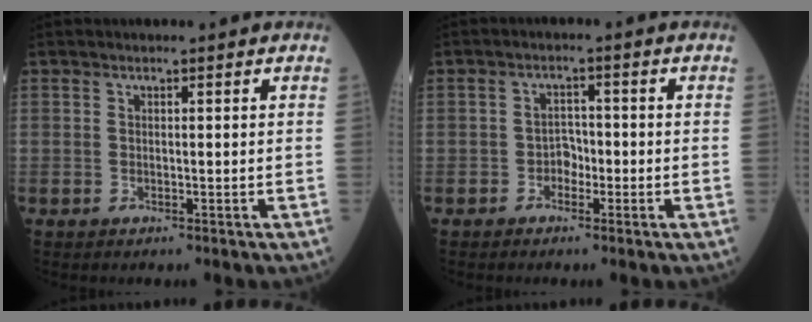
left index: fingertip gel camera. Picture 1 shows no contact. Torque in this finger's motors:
{"motor_torque": [-0.28, 0.28, 0.00, 0.00]}